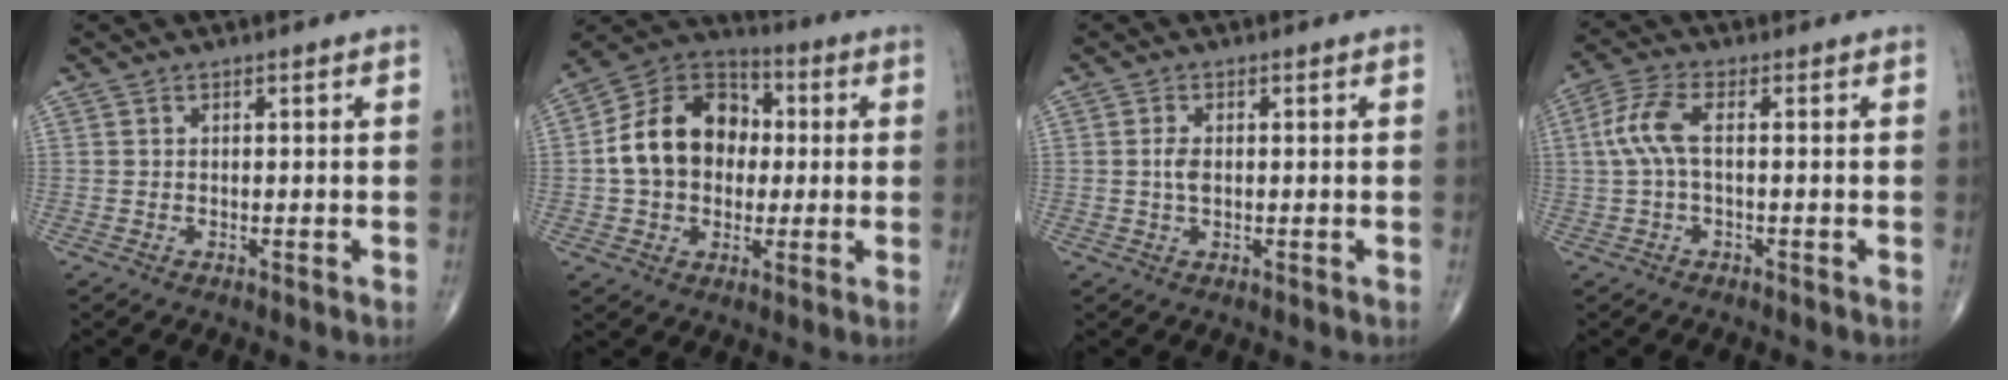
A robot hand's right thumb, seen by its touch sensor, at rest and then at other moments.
{"total": 15.9, "force": [0.5, 12.1, 10.2], "torque": [-0.141, 0.031, 0.000]}
{"total": 2.3, "force": [0.1, 1.2, 1.9], "torque": [-0.041, 0.001, 0.000]}
{"total": 6.2, "force": [0.3, 2.3, 5.8], "torque": [-0.147, 0.017, 0.001]}